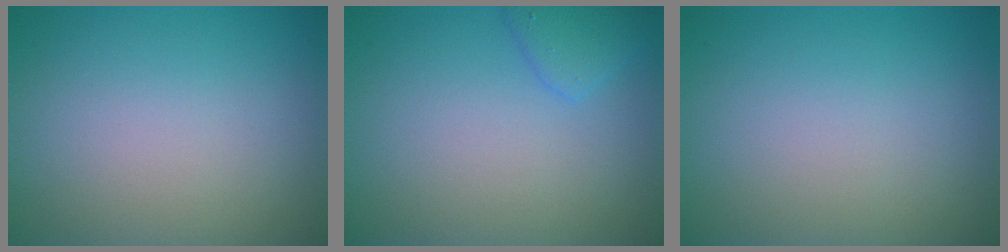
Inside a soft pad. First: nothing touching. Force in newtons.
{"total": 1.9, "press": 1.9, "slide": 0.1}
{"total": 0.0}